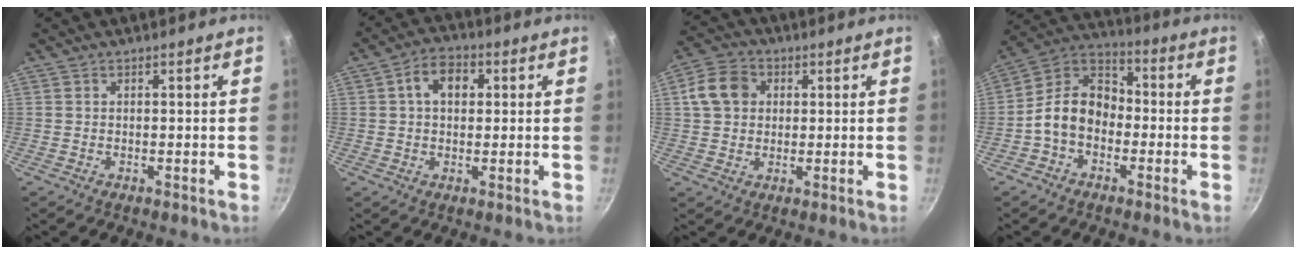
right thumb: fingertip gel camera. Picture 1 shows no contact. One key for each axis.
{"total": 6.9, "fx": 1.6, "fy": 4.8, "fz": 4.7, "tx": -0.056, "ty": 0.011, "tz": 0.017}
{"total": 8.3, "fx": 1.7, "fy": 6.8, "fz": 4.3, "tx": -0.059, "ty": 0.011, "tz": 0.020}
{"total": 11.2, "fx": -2.7, "fy": 8.2, "fz": 7.1, "tx": -0.093, "ty": 0.047, "tz": -0.074}